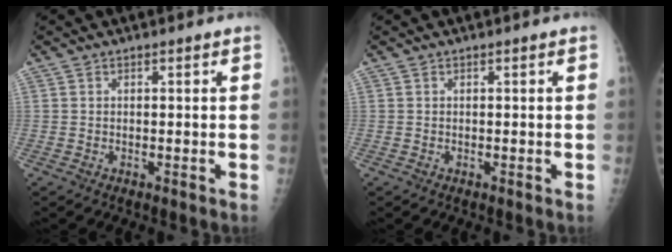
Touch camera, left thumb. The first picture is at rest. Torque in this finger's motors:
{"motor_torque": [-0.30, 0.31, -0.28, 0.17, 0.00]}